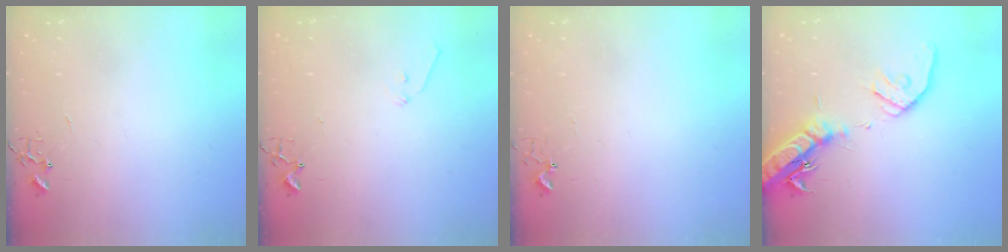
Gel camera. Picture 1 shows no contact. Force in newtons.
{"total": 6.3, "press": 6.3, "slide": 0.7}
{"total": 2.7, "press": 2.7, "slide": 0.3}
{"total": 19.4, "press": 19.1, "slide": 3.5}